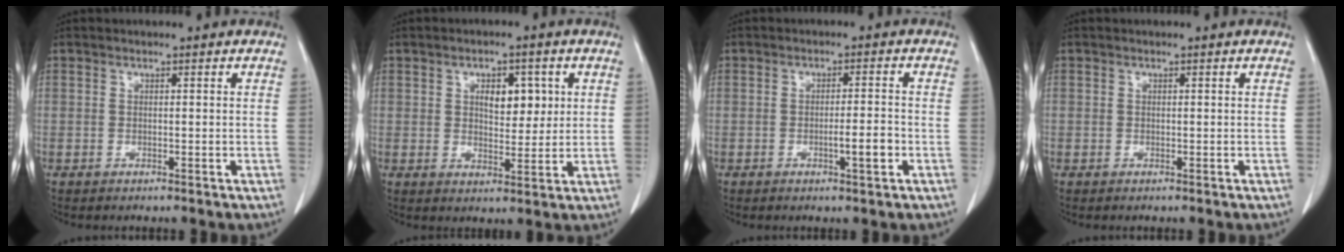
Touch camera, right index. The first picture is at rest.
{"total": 5.5, "force": [1.7, 2.8, 4.4], "torque": [-0.064, 0.003, 0.029]}
{"total": 3.6, "force": [-1.3, 0.2, 3.4], "torque": [-0.053, -0.002, -0.019]}
{"total": 0.0}